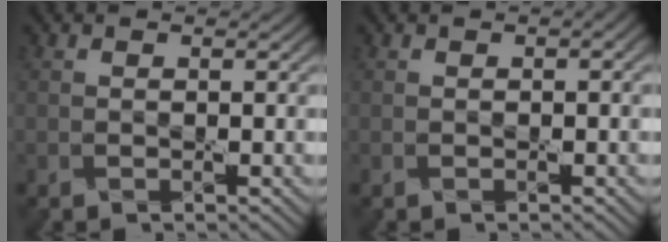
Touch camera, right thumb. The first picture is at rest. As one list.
[{"total": 0.9, "force": [0.1, 0.3, 0.9], "torque": [-0.013, 0.004, 0.003]}]